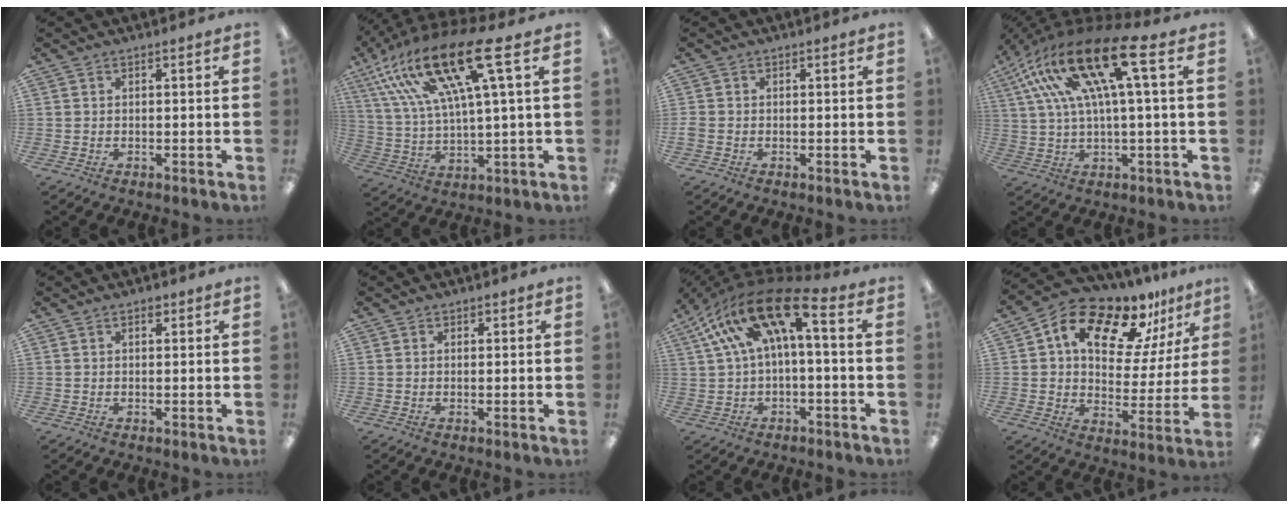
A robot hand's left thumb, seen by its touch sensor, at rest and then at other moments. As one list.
[{"total": 22.3, "force": [11.7, 6.0, 18.0], "torque": [-0.371, -0.049, 0.187]}, {"total": 1.1, "force": [-0.6, 0.9, 0.1], "torque": [0.001, 0.002, -0.010]}, {"total": 22.1, "force": [8.5, 7.3, 19.1], "torque": [-0.379, -0.029, 0.132]}, {"total": 1.2, "force": [0.8, 0.8, 0.4], "torque": [-0.002, -0.002, 0.012]}, {"total": 0.7, "force": [0.3, 0.5, -0.4], "torque": [0.008, 0.003, 0.006]}, {"total": 17.8, "force": [5.8, 7.4, 15.1], "torque": [-0.286, -0.016, 0.095]}, {"total": 16.9, "force": [11.7, 8.1, 9.0], "torque": [-0.167, -0.069, 0.204]}]